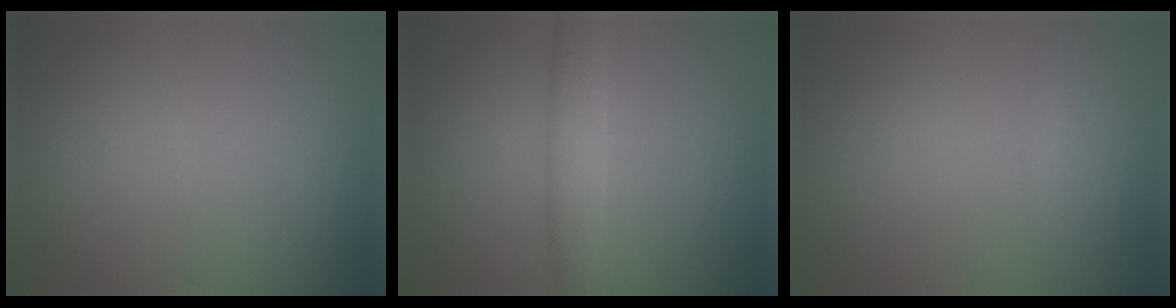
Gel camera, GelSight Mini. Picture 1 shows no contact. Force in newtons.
{"total": 3.2, "press": 3.2, "slide": 0.1}
{"total": 0.5, "press": 0.5, "slide": 0.0}